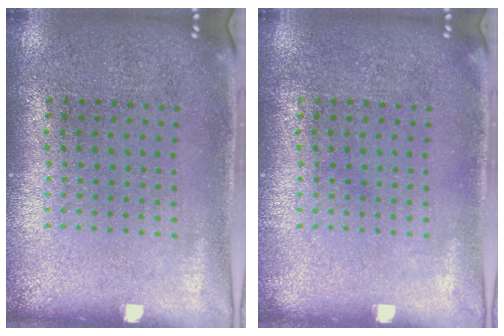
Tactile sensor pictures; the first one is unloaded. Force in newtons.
{"total": 0.0}